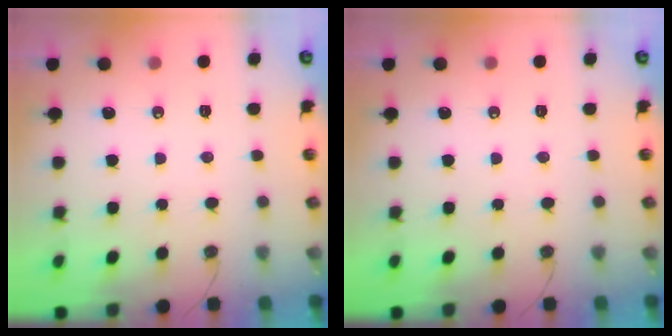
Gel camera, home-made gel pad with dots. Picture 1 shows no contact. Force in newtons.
{"total": 0.0}